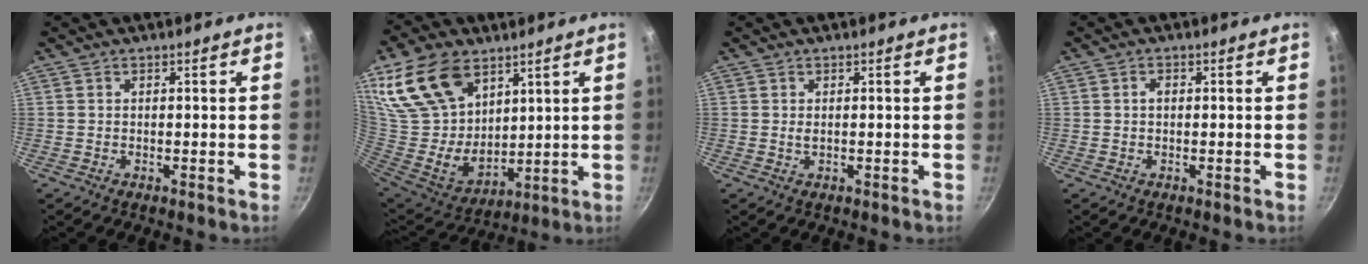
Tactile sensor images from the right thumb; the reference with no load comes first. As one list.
[{"total": 21.8, "force": [11.8, 14.0, 12.0], "torque": [-0.208, -0.042, 0.240]}, {"total": 0.7, "force": [0.0, 0.3, 0.7], "torque": [-0.013, -0.001, 0.001]}, {"total": 1.4, "force": [0.1, 1.0, 1.0], "torque": [-0.015, 0.005, 0.001]}]